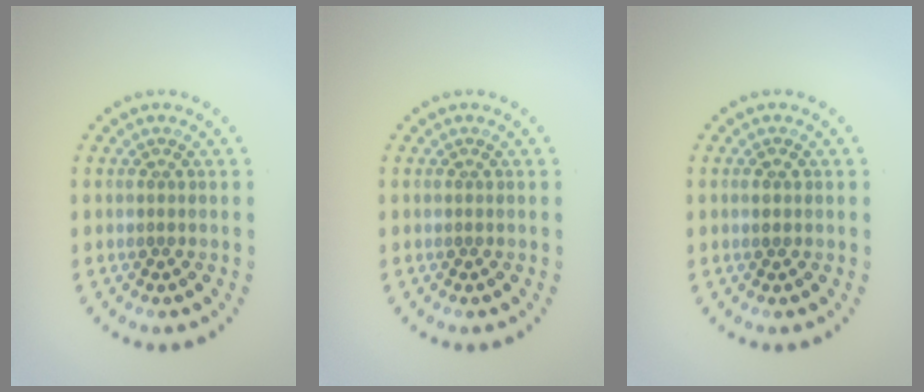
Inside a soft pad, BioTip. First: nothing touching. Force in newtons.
{"total": 0.0}
{"total": 1.2, "press": 1.2, "slide": 0.2}